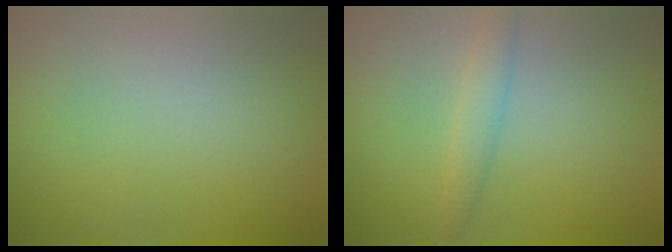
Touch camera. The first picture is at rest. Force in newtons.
{"total": 1.7, "press": 1.7, "slide": 0.0}